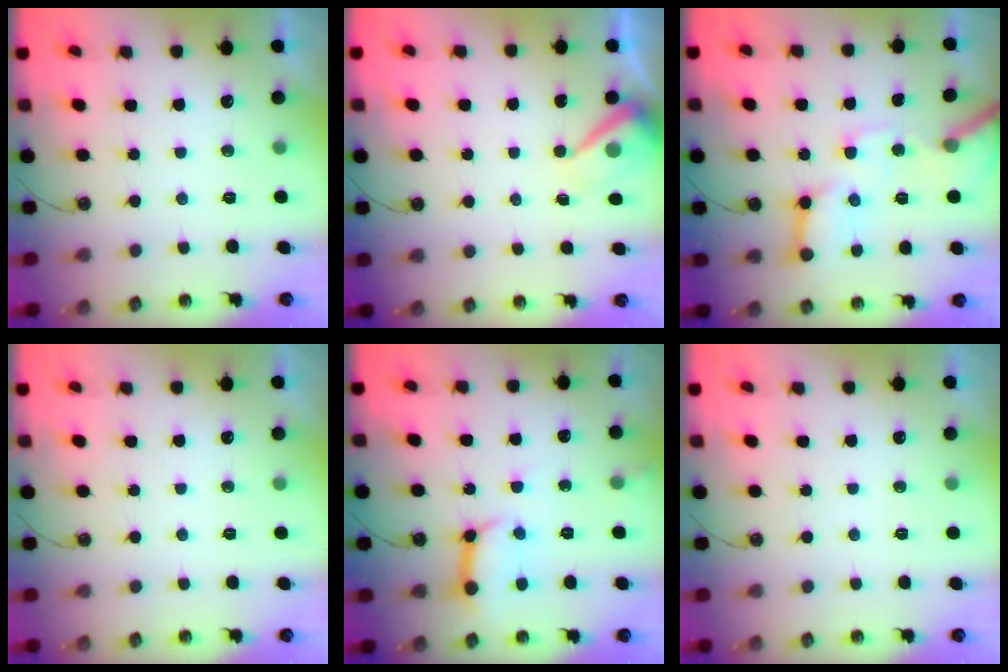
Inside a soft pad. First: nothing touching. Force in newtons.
{"total": 7.9, "press": 7.9, "slide": 0.8}
{"total": 13.8, "press": 13.7, "slide": 1.3}
{"total": 0.0}
{"total": 10.4, "press": 10.3, "slide": 1.4}
{"total": 0.0}